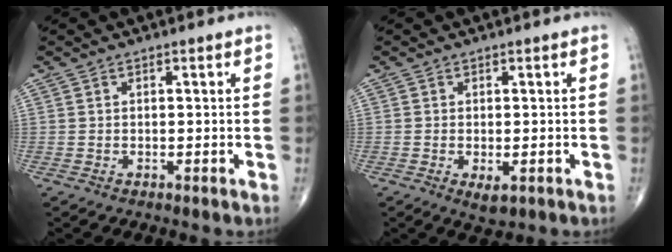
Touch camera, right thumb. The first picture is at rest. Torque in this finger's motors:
{"motor_torque": [-0.43, 0.04, 0.08, 0.34, -0.04]}